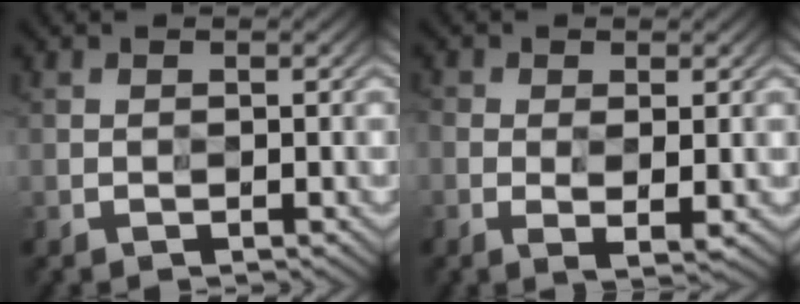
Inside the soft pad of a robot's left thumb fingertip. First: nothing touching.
{"total": 3.5, "force": [-0.3, 1.7, 3.0], "torque": [-0.070, -0.008, -0.005]}